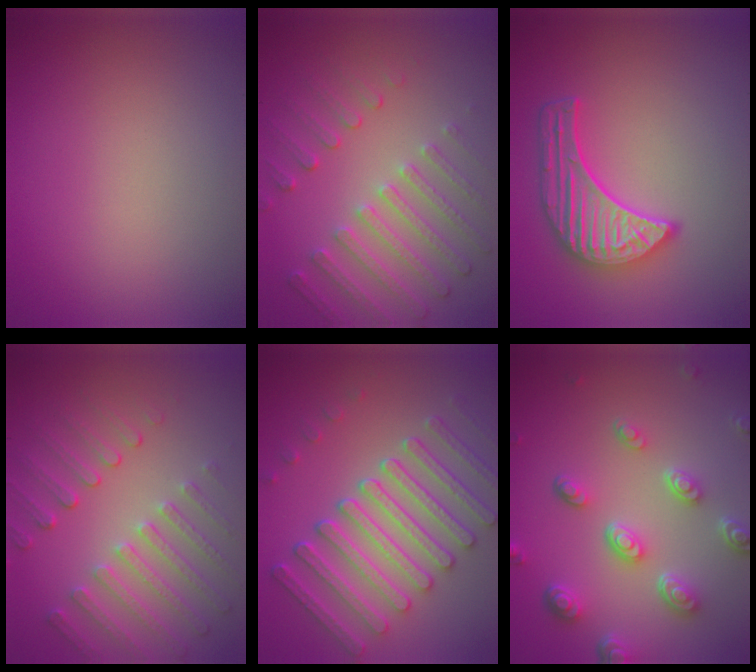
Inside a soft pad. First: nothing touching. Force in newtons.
{"total": 5.1, "press": 3.8, "slide": 3.3}
{"total": 5.0, "press": 4.3, "slide": 2.7}
{"total": 5.1, "press": 3.9, "slide": 3.4}
{"total": 7.9, "press": 6.1, "slide": 5.0}
{"total": 5.4, "press": 4.0, "slide": 3.7}